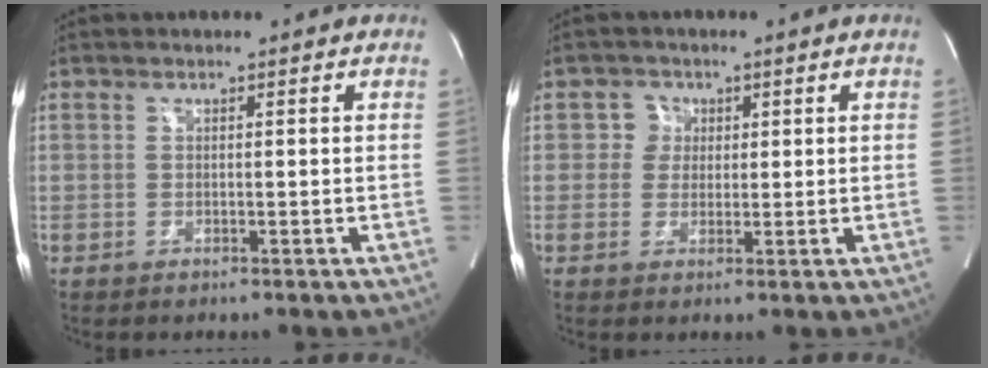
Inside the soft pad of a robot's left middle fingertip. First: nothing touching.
{"total": 2.7, "force": [0.6, 2.6, 0.2], "torque": [0.001, 0.006, 0.009]}